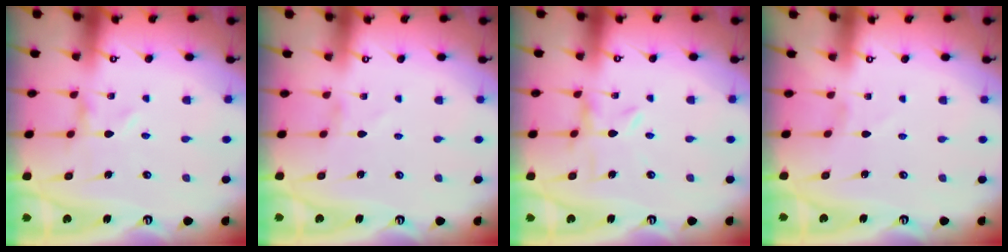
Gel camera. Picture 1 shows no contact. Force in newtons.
{"total": 1.2, "press": 1.2, "slide": 0.1}
{"total": 0.8, "press": 0.8, "slide": 0.3}
{"total": 1.2, "press": 1.2, "slide": 0.1}